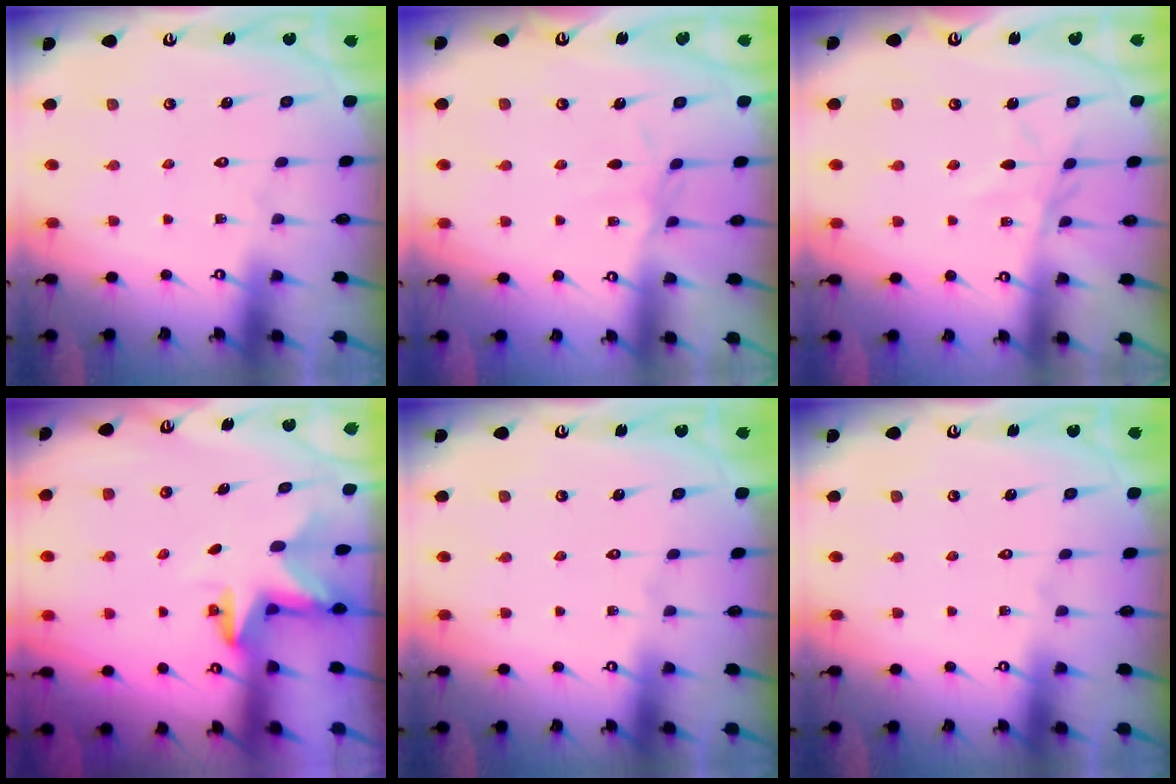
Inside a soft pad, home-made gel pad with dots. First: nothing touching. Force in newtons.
{"total": 1.7, "press": 1.6, "slide": 0.4}
{"total": 5.6, "press": 5.5, "slide": 0.6}
{"total": 2.8, "press": 2.8, "slide": 0.2}
{"total": 0.0}
{"total": 0.0}